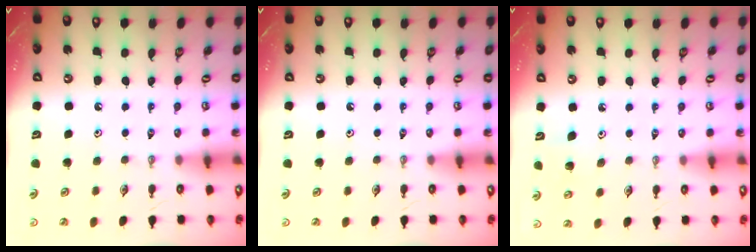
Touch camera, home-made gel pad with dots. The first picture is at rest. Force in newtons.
{"total": 0.0}
{"total": 4.6, "press": 4.4, "slide": 1.2}